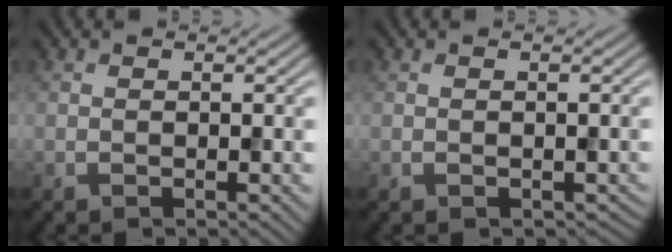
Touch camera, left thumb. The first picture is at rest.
{"total": 0.5, "force": [-0.1, 0.5, 0.2], "torque": [-0.006, -0.006, 0.000]}